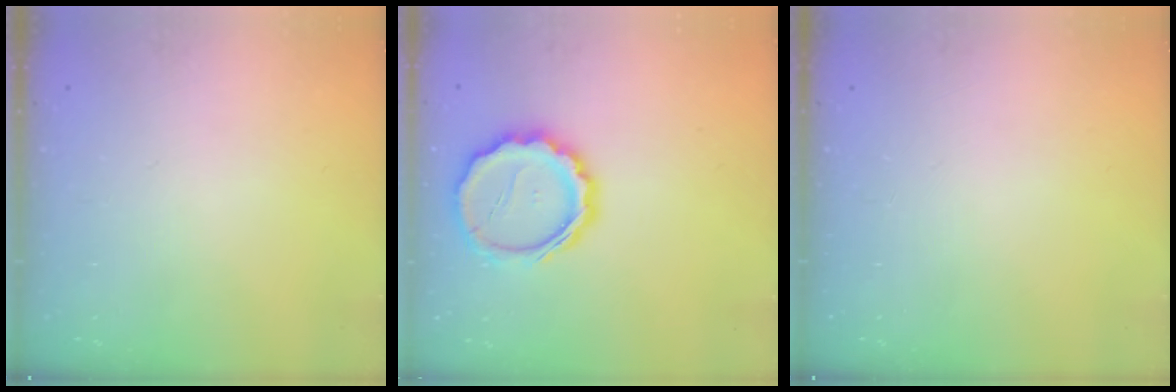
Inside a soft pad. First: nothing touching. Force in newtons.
{"total": 14.6, "press": 14.3, "slide": 2.8}
{"total": 0.0}